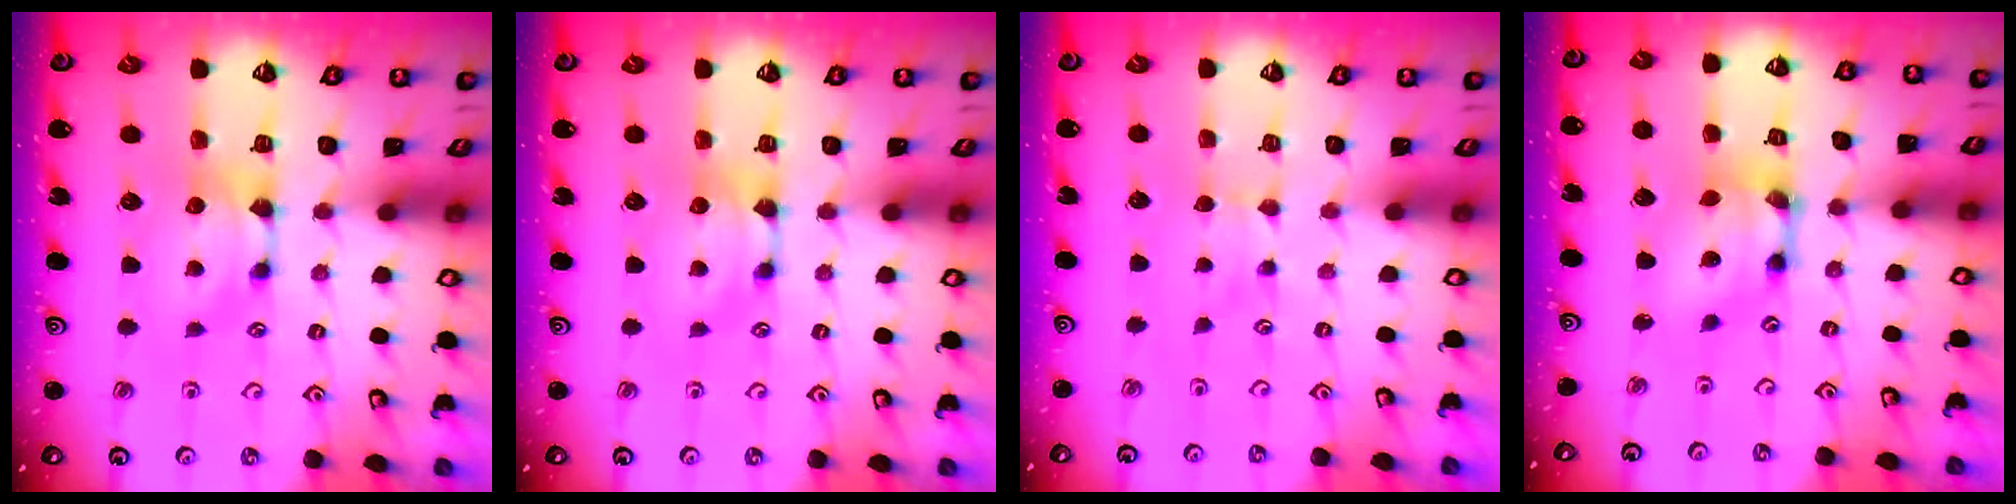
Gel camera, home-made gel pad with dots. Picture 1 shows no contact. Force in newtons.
{"total": 0.0}
{"total": 2.5, "press": 2.4, "slide": 0.4}
{"total": 6.3, "press": 5.4, "slide": 3.2}